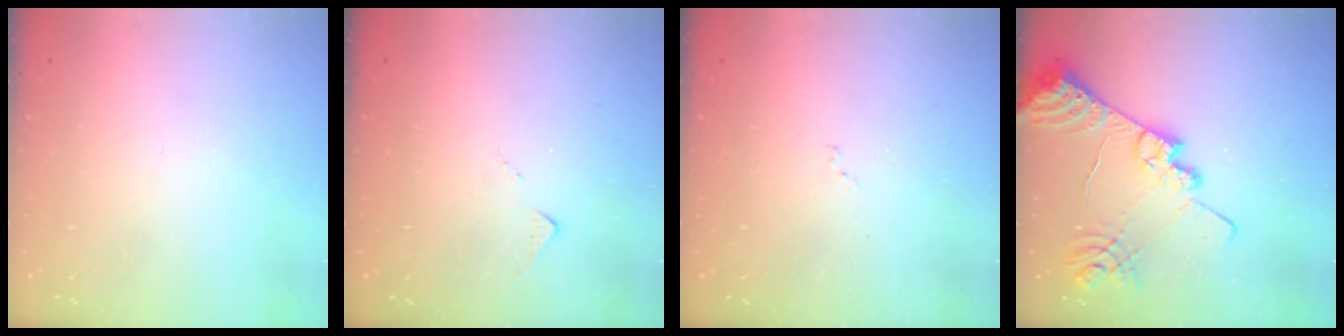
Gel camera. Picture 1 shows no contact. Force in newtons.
{"total": 5.4, "press": 5.3, "slide": 0.7}
{"total": 5.7, "press": 5.6, "slide": 0.6}
{"total": 16.2, "press": 16.1, "slide": 1.7}